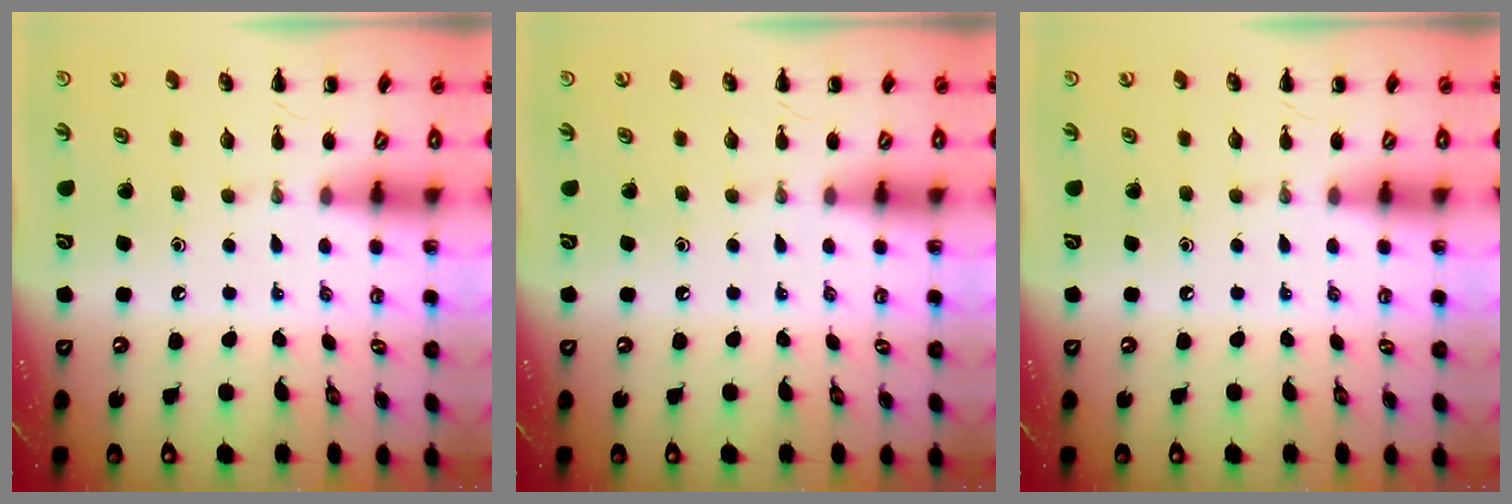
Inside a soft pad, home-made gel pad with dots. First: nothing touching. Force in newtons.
{"total": 0.0}
{"total": 0.0}